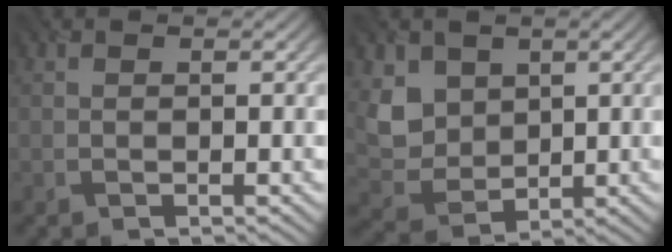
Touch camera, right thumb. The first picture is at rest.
{"total": 6.2, "force": [2.5, 4.9, 2.8], "torque": [-0.088, -0.017, 0.048]}